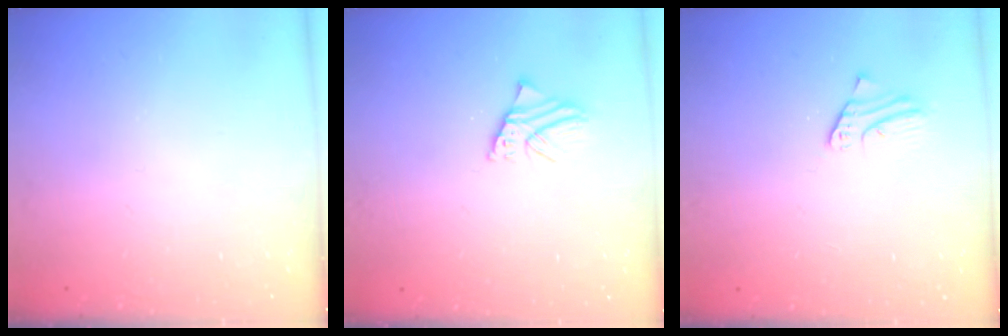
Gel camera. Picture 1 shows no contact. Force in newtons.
{"total": 2.5, "press": 2.5, "slide": 0.3}
{"total": 2.3, "press": 2.3, "slide": 0.2}